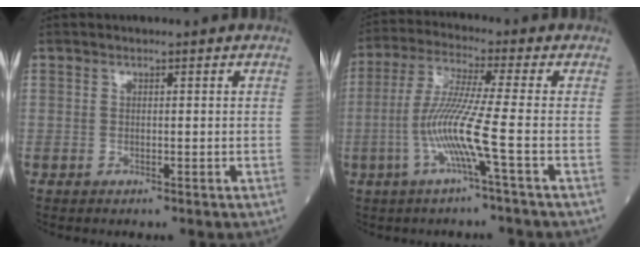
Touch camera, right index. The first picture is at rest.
{"total": 9.0, "force": [-2.8, -1.5, 8.4], "torque": [-0.177, -0.004, -0.058]}